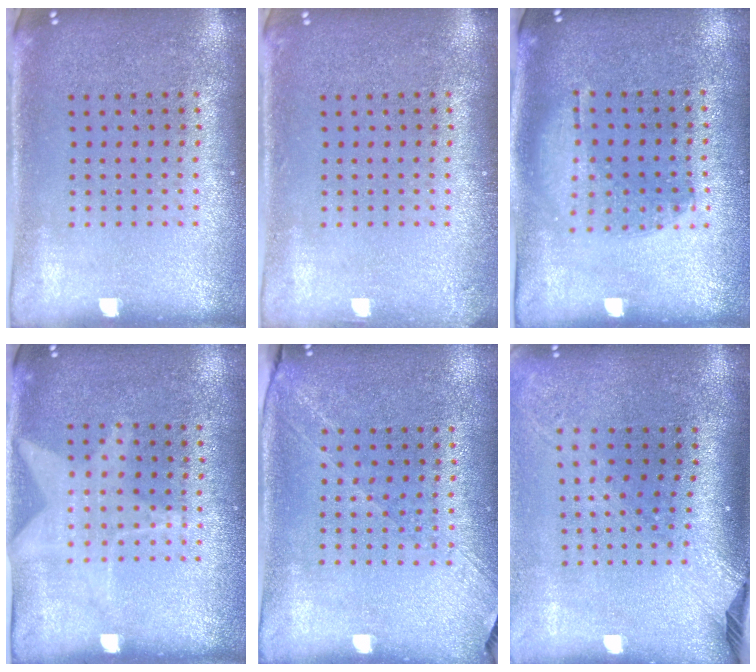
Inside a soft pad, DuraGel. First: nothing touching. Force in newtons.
{"total": 0.9, "press": 0.9, "slide": 0.2}
{"total": 1.0, "press": 0.9, "slide": 0.4}
{"total": 1.2, "press": 0.9, "slide": 0.8}
{"total": 1.3, "press": 1.2, "slide": 0.5}
{"total": 2.3, "press": 1.7, "slide": 1.5}